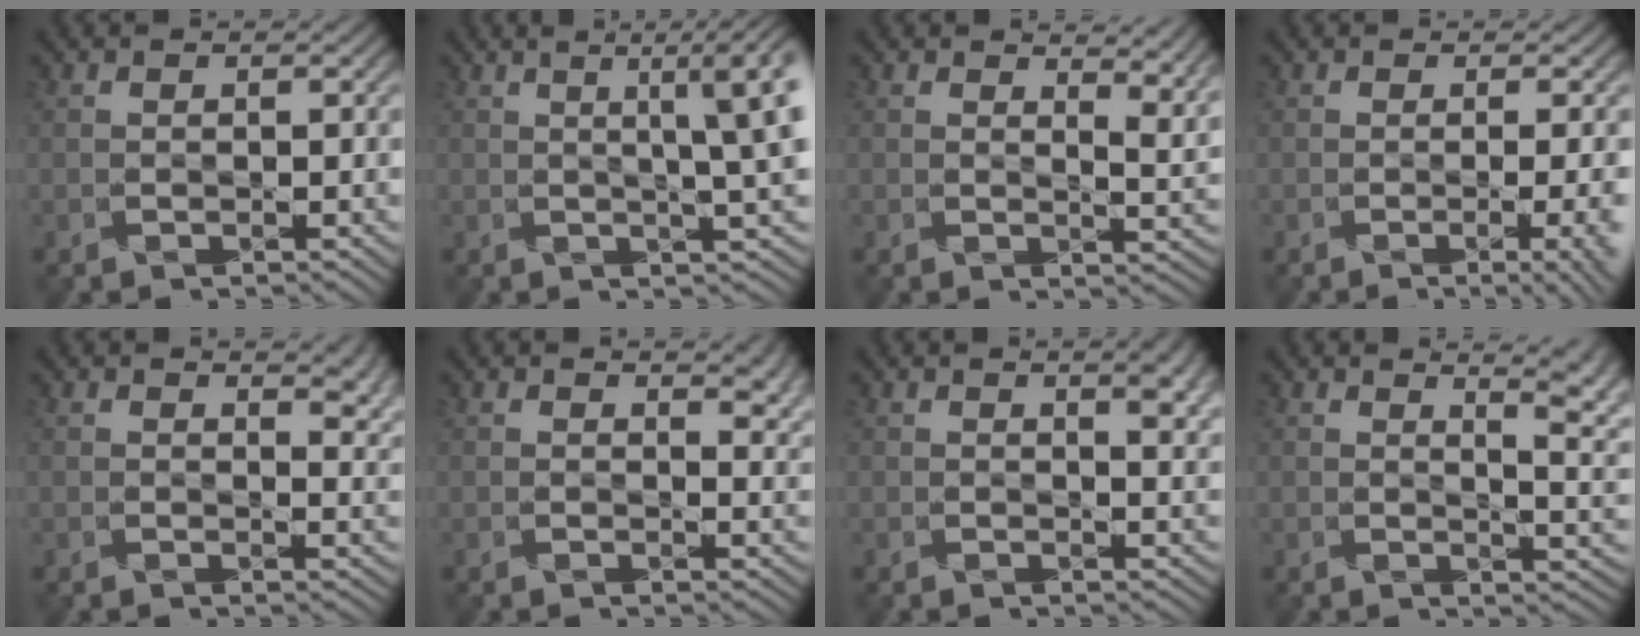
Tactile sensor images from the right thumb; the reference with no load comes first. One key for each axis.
{"total": 6.6, "fx": 1.8, "fy": 0.9, "fz": 6.3, "tx": -0.080, "ty": 0.020, "tz": 0.025}
{"total": 4.8, "fx": 3.4, "fy": 1.7, "fz": 2.9, "tx": -0.051, "ty": -0.007, "tz": 0.054}
{"total": 4.9, "fx": -1.3, "fy": 1.4, "fz": 4.5, "tx": -0.048, "ty": -0.002, "tz": -0.009}
{"total": 3.3, "fx": 2.1, "fy": 1.5, "fz": 2.1, "tx": -0.030, "ty": -0.006, "tz": 0.034}
{"total": 3.0, "fx": 1.8, "fy": 1.4, "fz": 2.0, "tx": -0.030, "ty": -0.006, "tz": 0.030}
{"total": 3.3, "fx": 1.8, "fy": 1.0, "fz": 2.6, "tx": -0.042, "ty": -0.002, "tz": 0.032}
{"total": 6.2, "fx": 3.9, "fy": 1.6, "fz": 4.6, "tx": -0.053, "ty": 0.007, "tz": 0.060}